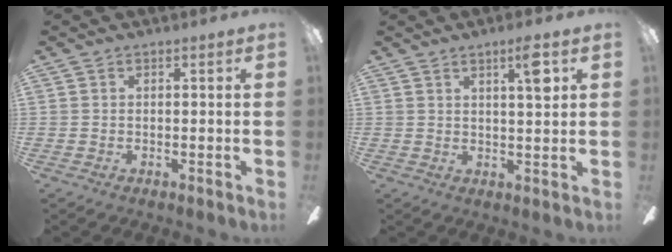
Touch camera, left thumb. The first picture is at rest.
{"total": 6.0, "force": [3.1, 1.1, 5.0], "torque": [-0.073, -0.009, 0.043]}